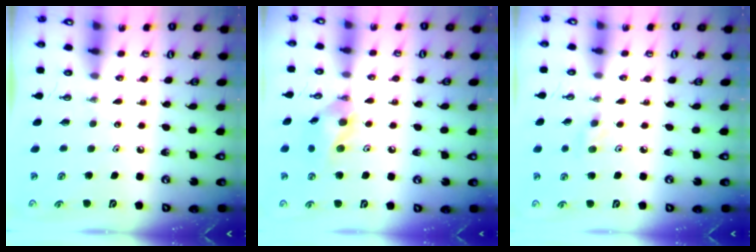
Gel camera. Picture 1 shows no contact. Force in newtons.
{"total": 11.6, "press": 11.4, "slide": 1.9}
{"total": 4.4, "press": 4.3, "slide": 0.6}